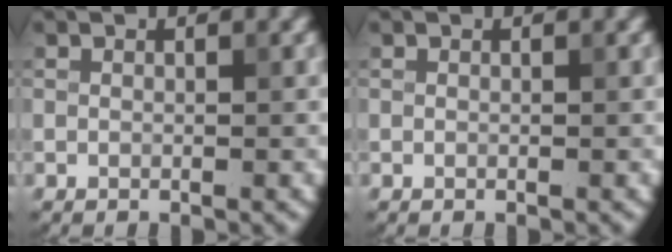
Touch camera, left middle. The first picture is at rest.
{"total": 0.0}